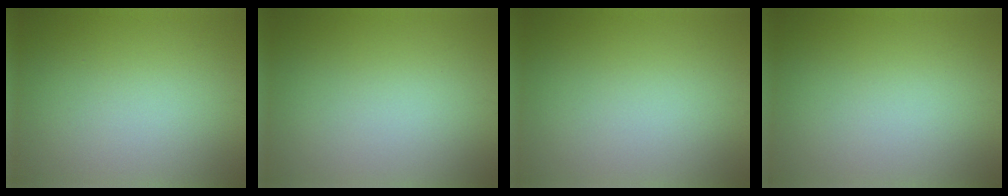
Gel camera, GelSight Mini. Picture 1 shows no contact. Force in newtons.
{"total": 0.0}
{"total": 0.0}
{"total": 0.0}